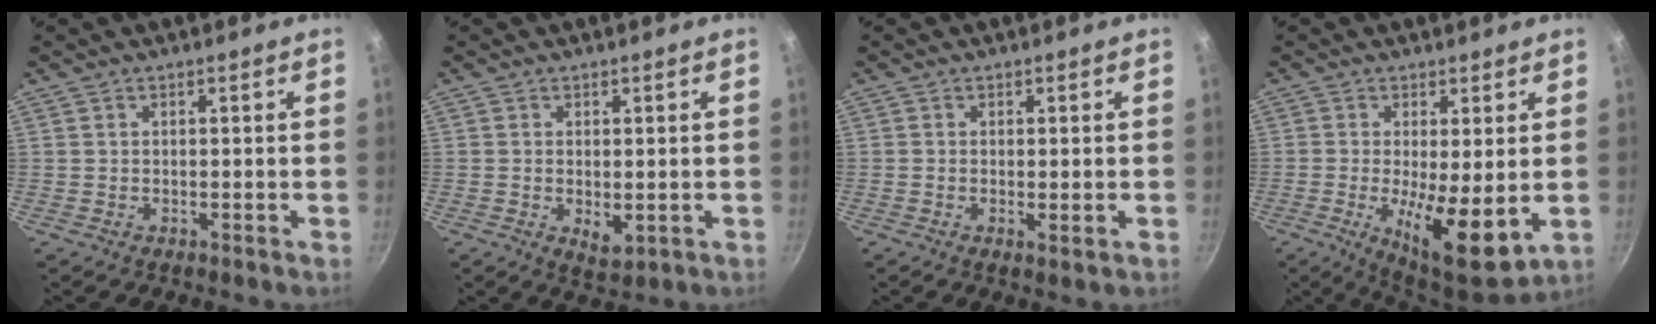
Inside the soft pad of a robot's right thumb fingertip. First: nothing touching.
{"total": 3.8, "force": [-0.4, 2.0, 3.2], "torque": [-0.049, -0.012, -0.001]}
{"total": 1.7, "force": [-0.2, 0.3, 1.6], "torque": [-0.034, -0.005, -0.005]}
{"total": 11.4, "force": [-1.2, 3.4, 10.9], "torque": [-0.174, -0.018, -0.010]}